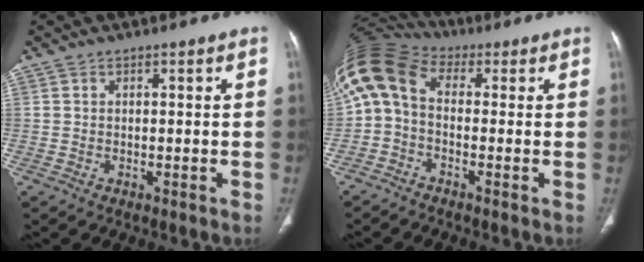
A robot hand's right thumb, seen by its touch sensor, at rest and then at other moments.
{"total": 11.8, "force": [0.3, 7.5, 9.1], "torque": [-0.182, 0.041, -0.012]}